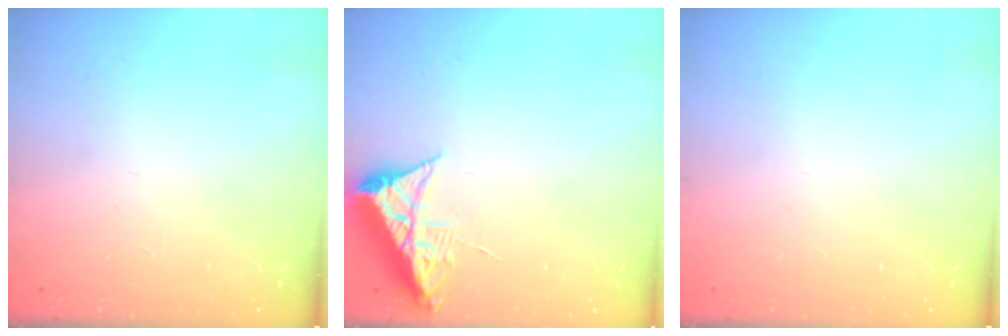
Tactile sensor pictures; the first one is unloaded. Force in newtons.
{"total": 7.1, "press": 7.1, "slide": 0.8}
{"total": 0.0}